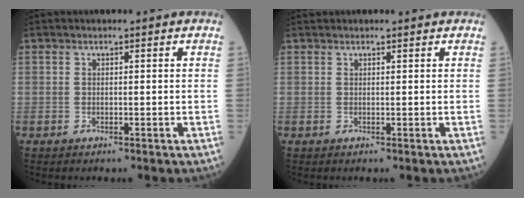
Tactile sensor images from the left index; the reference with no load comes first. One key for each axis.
{"total": 1.2, "fx": 1.2, "fy": 0.2, "fz": 0.2, "tx": -0.008, "ty": 0.021, "tz": 0.023}